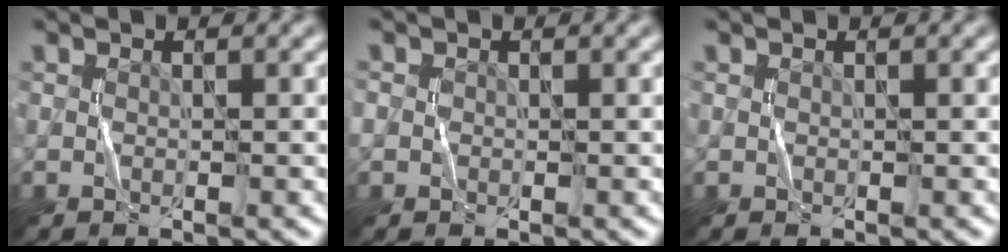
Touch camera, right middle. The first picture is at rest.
{"total": 1.0, "force": [0.0, 1.0, 0.2], "torque": [0.002, -0.001, -0.004]}
{"total": 0.0}